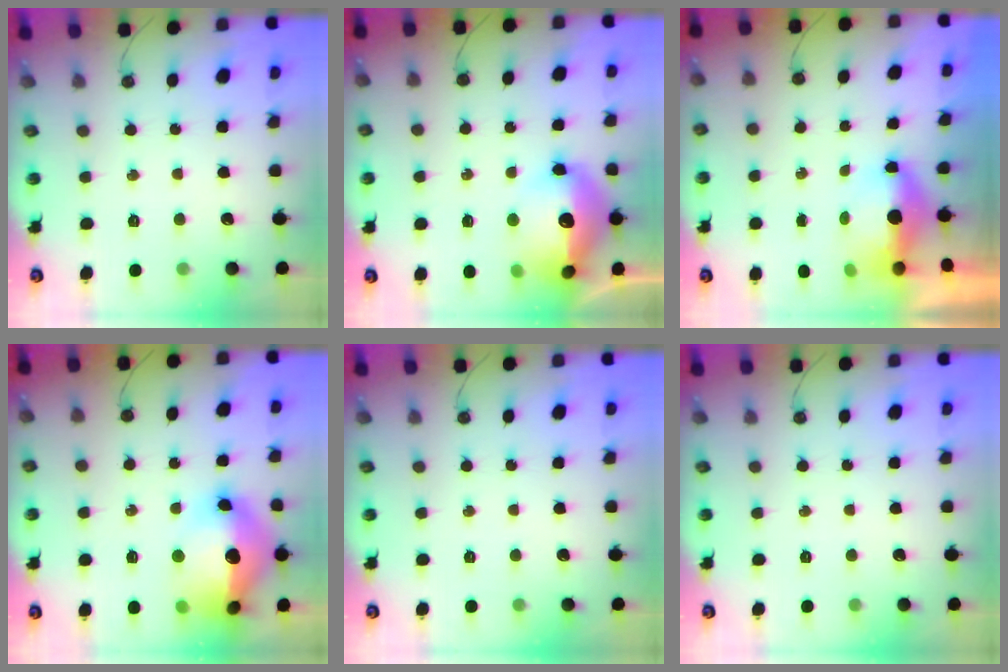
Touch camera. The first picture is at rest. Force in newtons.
{"total": 18.2, "press": 18.1, "slide": 1.7}
{"total": 15.1, "press": 8.0, "slide": 12.8}
{"total": 25.2, "press": 21.8, "slide": 12.7}
{"total": 0.0}
{"total": 0.0}